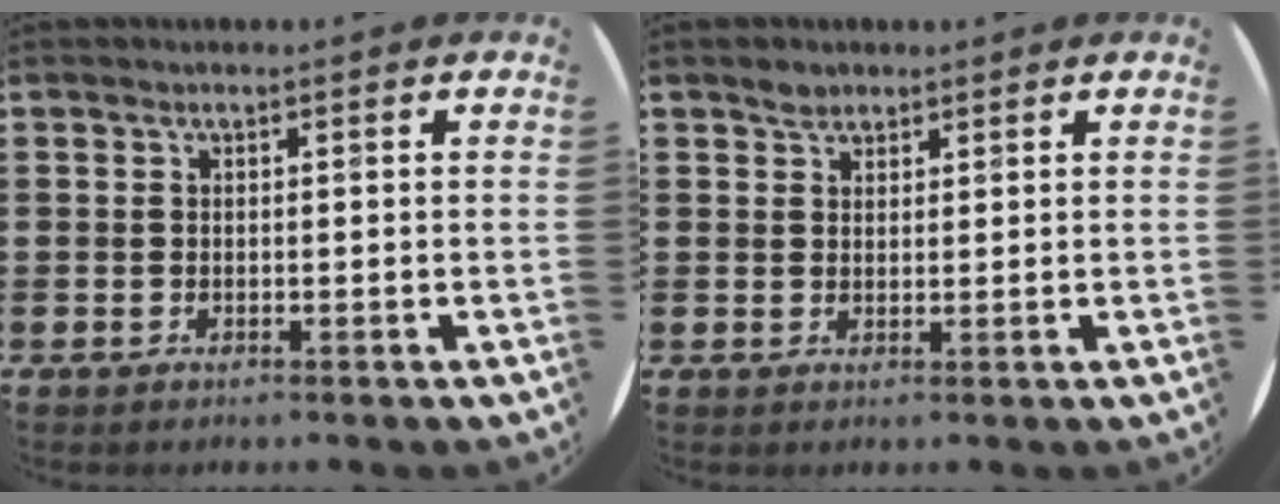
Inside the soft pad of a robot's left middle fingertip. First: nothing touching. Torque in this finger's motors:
{"motor_torque": [-0.05, 0.09, -0.02, 0.02]}